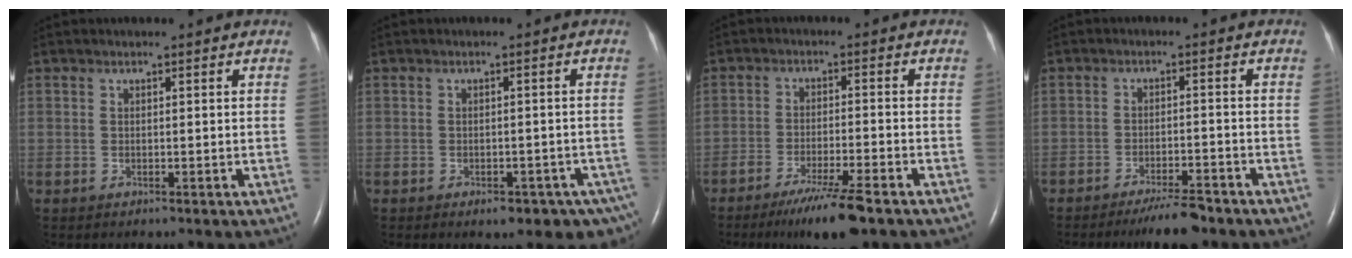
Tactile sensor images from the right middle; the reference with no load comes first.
{"total": 8.2, "force": [-5.6, 4.0, 4.4], "torque": [-0.033, 0.006, -0.068]}
{"total": 8.4, "force": [-5.9, 0.0, 6.0], "torque": [-0.105, -0.022, -0.101]}
{"total": 5.3, "force": [-4.5, 0.6, 2.8], "torque": [-0.047, -0.010, -0.077]}